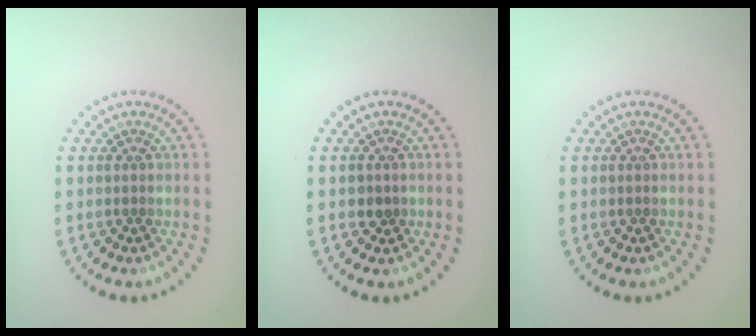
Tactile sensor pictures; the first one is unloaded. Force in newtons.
{"total": 1.3, "press": 1.1, "slide": 0.6}
{"total": 0.0}